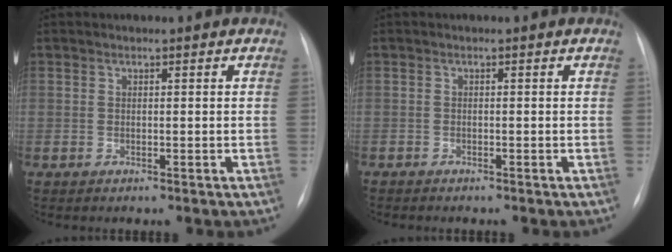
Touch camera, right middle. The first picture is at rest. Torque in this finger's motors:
{"motor_torque": [-0.88, -0.48, -0.16, -0.04]}